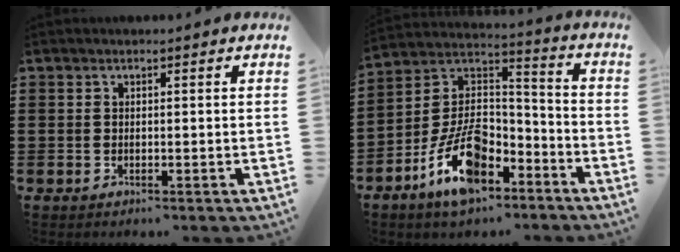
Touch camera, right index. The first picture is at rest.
{"total": 12.5, "force": [-7.0, 6.5, 8.0], "torque": [-0.165, 0.023, -0.132]}